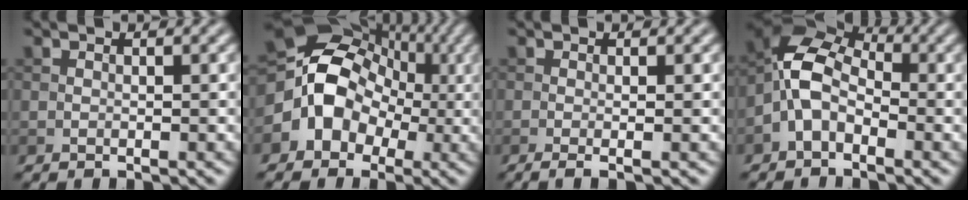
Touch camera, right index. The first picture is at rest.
{"total": 8.7, "force": [-1.4, 7.1, 4.7], "torque": [-0.060, 0.005, -0.048]}
{"total": 2.0, "force": [-0.4, 0.6, 1.8], "torque": [-0.024, -0.005, -0.010]}
{"total": 5.6, "force": [-1.7, 3.6, 4.0], "torque": [-0.082, 0.017, -0.050]}